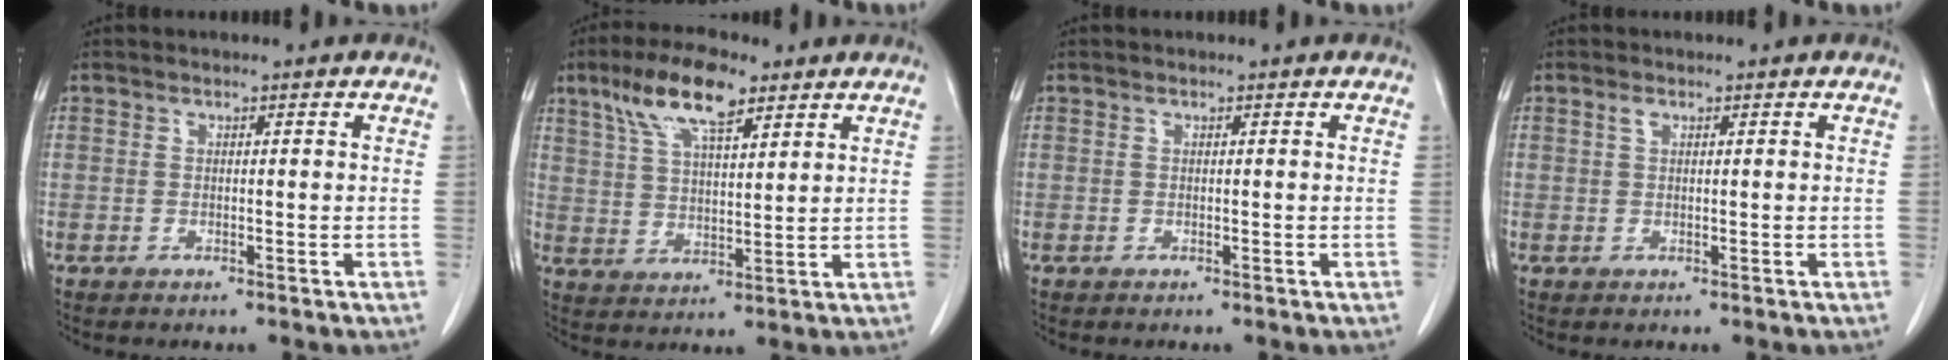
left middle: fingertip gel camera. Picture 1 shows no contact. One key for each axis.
{"total": 10.4, "fx": 6.5, "fy": 3.0, "fz": 7.6, "tx": -0.152, "ty": 0.018, "tz": 0.122}
{"total": 0.0}
{"total": 1.6, "fx": 0.9, "fy": 0.7, "fz": 1.1, "tx": -0.026, "ty": 0.006, "tz": 0.019}